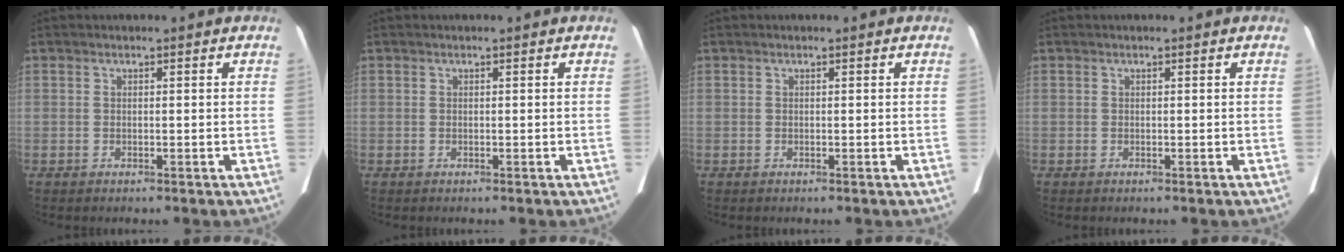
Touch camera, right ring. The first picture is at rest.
{"total": 0.0}
{"total": 0.0}
{"total": 0.0}